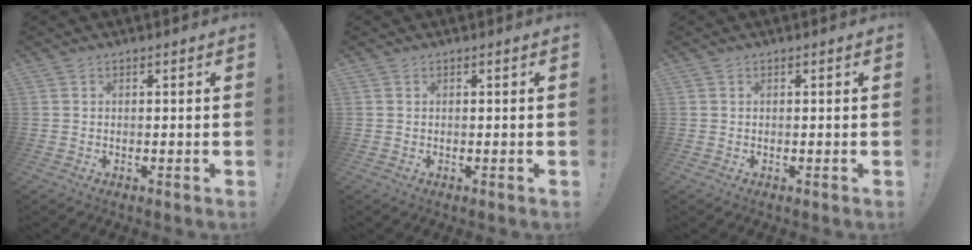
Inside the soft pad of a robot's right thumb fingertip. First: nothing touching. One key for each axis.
{"total": 0.0}
{"total": 0.0}